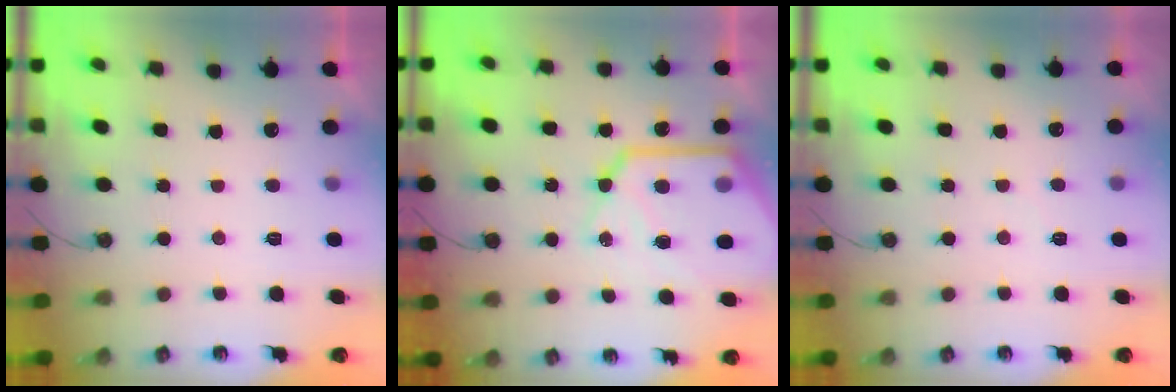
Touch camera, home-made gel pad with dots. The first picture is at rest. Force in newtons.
{"total": 19.4, "press": 19.3, "slide": 2.0}
{"total": 3.2, "press": 3.1, "slide": 0.5}